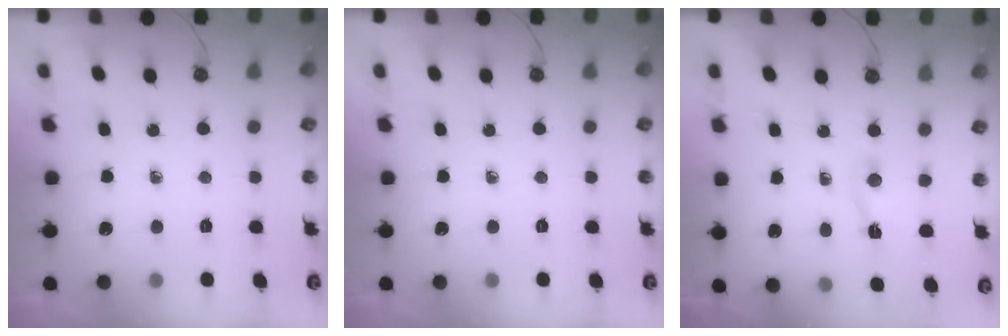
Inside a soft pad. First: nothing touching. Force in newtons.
{"total": 0.0}
{"total": 2.1, "press": 2.1, "slide": 0.3}